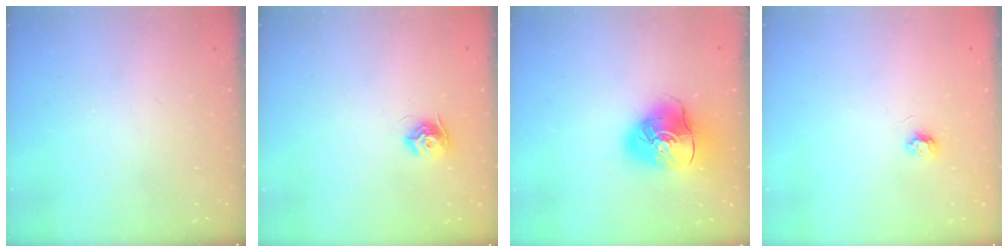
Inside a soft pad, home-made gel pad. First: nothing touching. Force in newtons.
{"total": 8.7, "press": 8.7, "slide": 0.1}
{"total": 11.7, "press": 11.5, "slide": 1.8}
{"total": 3.5, "press": 3.5, "slide": 0.5}